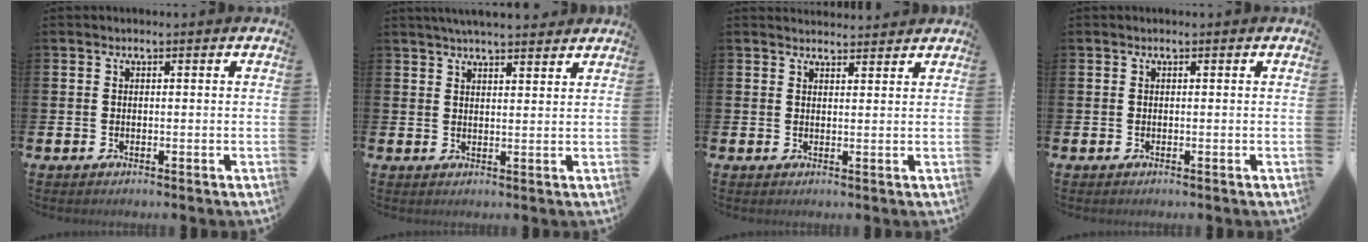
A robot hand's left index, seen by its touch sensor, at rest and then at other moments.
{"total": 4.0, "force": [3.9, 0.2, 0.9], "torque": [-0.020, -0.013, 0.070]}
{"total": 2.4, "force": [2.4, 0.4, -0.2], "torque": [0.011, -0.017, 0.041]}
{"total": 0.0}